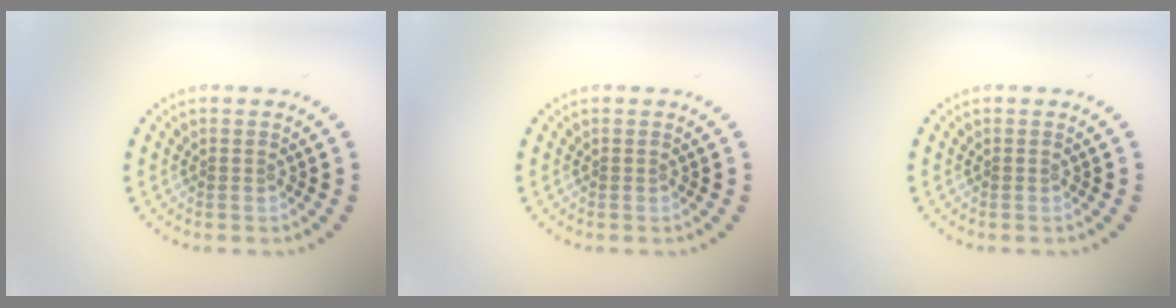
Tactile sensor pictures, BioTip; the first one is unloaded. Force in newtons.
{"total": 0.0}
{"total": 0.0}